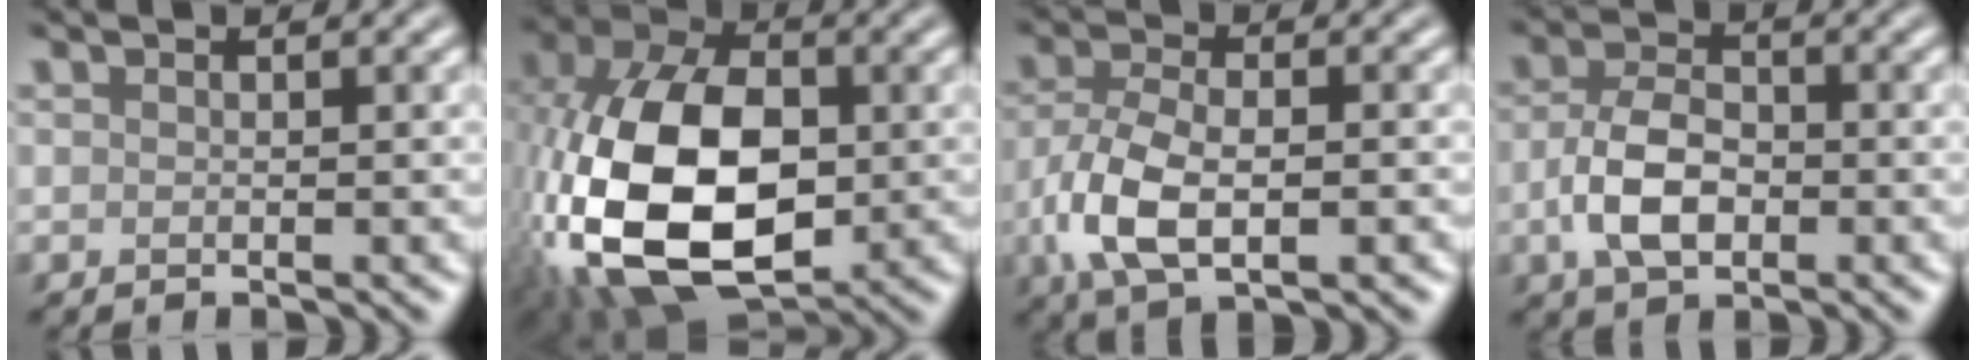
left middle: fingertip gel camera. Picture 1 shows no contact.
{"total": 16.1, "force": [-1.8, 10.3, 12.3], "torque": [-0.270, -0.009, -0.039]}
{"total": 6.4, "force": [-1.7, 3.5, 5.1], "torque": [-0.114, -0.008, -0.030]}
{"total": 4.8, "force": [-1.2, 3.0, 3.6], "torque": [-0.074, 0.001, -0.028]}